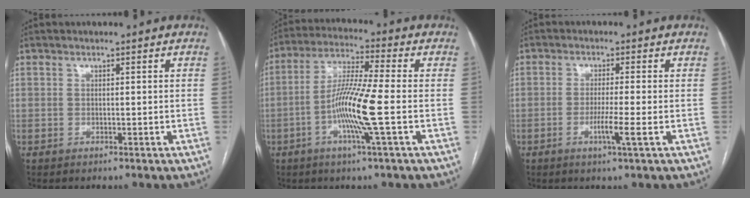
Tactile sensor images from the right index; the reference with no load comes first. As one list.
[{"total": 11.0, "force": [-2.6, -0.7, 10.7], "torque": [-0.208, -0.005, -0.058]}, {"total": 4.1, "force": [-1.4, -0.7, 3.8], "torque": [-0.074, -0.009, -0.027]}]